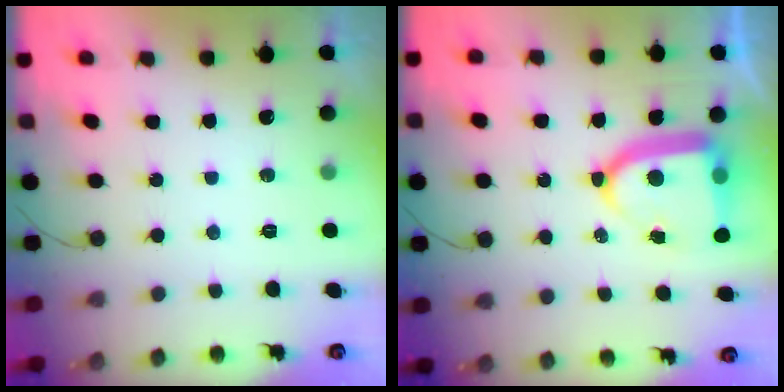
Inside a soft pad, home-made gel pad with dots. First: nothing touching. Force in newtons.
{"total": 14.3, "press": 14.2, "slide": 1.7}